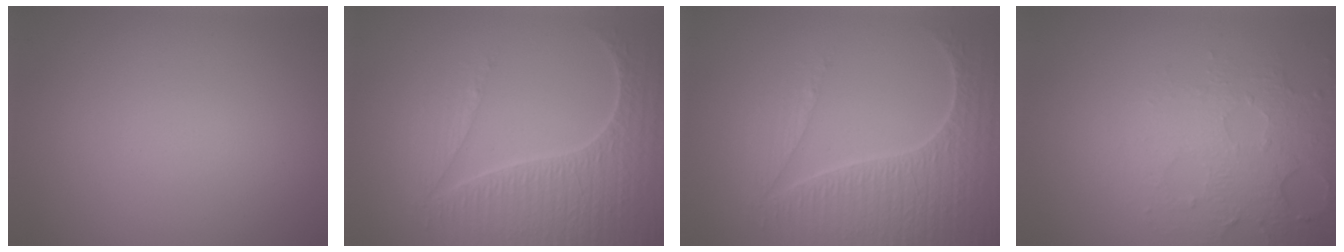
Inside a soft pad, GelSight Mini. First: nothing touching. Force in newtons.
{"total": 6.8, "press": 5.2, "slide": 4.3}
{"total": 6.8, "press": 5.2, "slide": 4.3}
{"total": 4.9, "press": 3.3, "slide": 3.6}